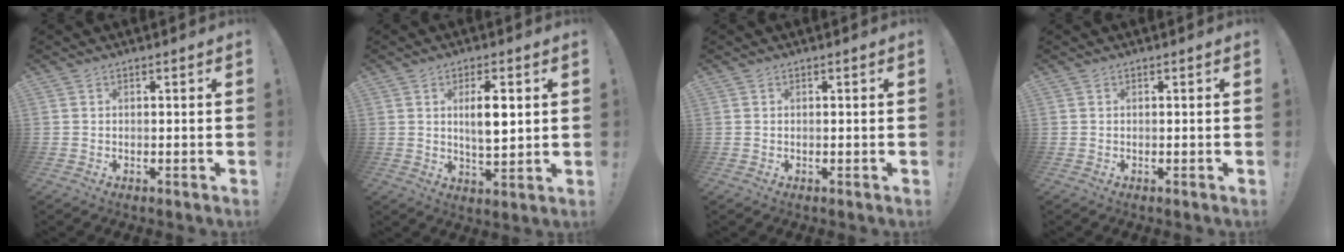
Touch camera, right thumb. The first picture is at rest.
{"total": 8.4, "force": [2.1, 3.0, 7.5], "torque": [-0.122, -0.007, 0.030]}
{"total": 0.0}
{"total": 0.0}